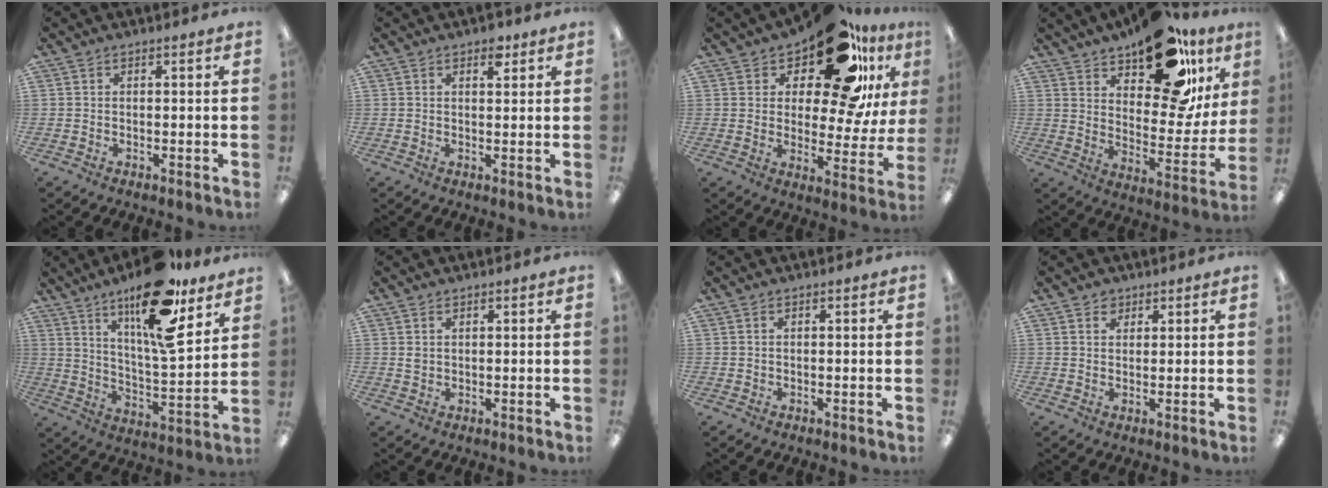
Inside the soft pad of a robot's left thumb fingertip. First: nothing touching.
{"total": 3.2, "force": [2.1, 1.6, 1.9], "torque": [-0.009, -0.009, 0.029]}
{"total": 20.2, "force": [13.5, 7.1, 13.3], "torque": [-0.211, -0.087, 0.225]}
{"total": 21.1, "force": [14.9, 9.0, 11.9], "torque": [-0.164, -0.088, 0.249]}
{"total": 19.9, "force": [13.8, 5.5, 13.3], "torque": [-0.215, -0.085, 0.223]}
{"total": 2.2, "force": [1.0, 1.7, 0.9], "torque": [-0.020, 0.002, 0.019]}
{"total": 0.0}
{"total": 2.6, "force": [1.7, 1.8, 0.5], "torque": [0.003, -0.005, 0.029]}